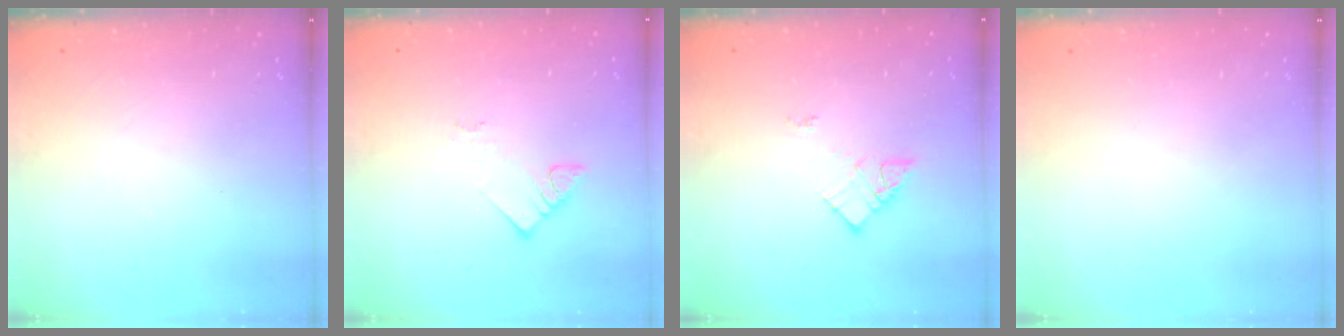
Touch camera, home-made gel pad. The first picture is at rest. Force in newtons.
{"total": 4.1, "press": 4.1, "slide": 0.3}
{"total": 8.7, "press": 8.7, "slide": 0.5}
{"total": 1.6, "press": 1.6, "slide": 0.1}